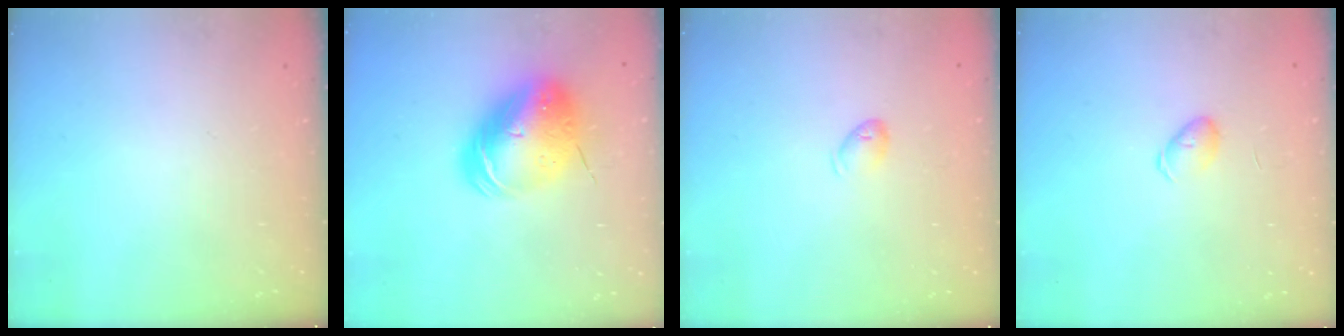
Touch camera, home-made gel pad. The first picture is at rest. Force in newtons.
{"total": 15.9, "press": 15.7, "slide": 2.9}
{"total": 5.4, "press": 5.3, "slide": 1.0}
{"total": 4.5, "press": 4.5, "slide": 0.5}